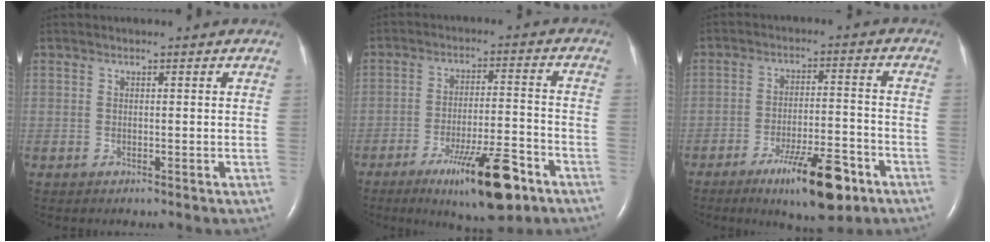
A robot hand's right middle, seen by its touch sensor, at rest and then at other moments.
{"total": 12.5, "force": [-7.5, 2.0, 9.8], "torque": [-0.162, -0.015, -0.113]}
{"total": 11.2, "force": [-6.7, 2.2, 8.7], "torque": [-0.141, -0.010, -0.101]}